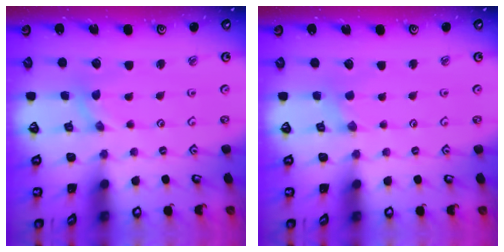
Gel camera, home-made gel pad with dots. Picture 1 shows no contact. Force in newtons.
{"total": 0.0}